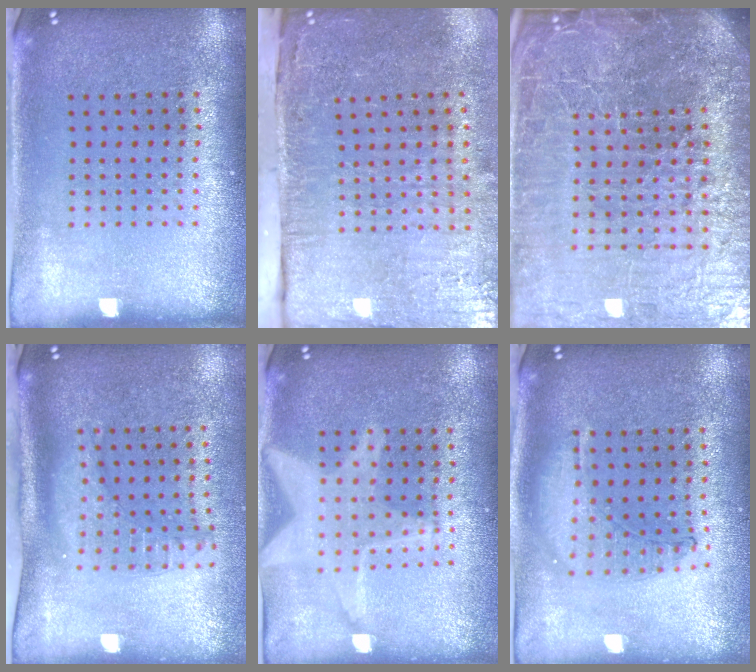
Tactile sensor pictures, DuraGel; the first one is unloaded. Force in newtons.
{"total": 5.0, "press": 4.0, "slide": 3.0}
{"total": 7.7, "press": 6.7, "slide": 3.9}
{"total": 2.1, "press": 1.6, "slide": 1.5}
{"total": 3.1, "press": 3.1, "slide": 0.3}
{"total": 1.0, "press": 0.9, "slide": 0.3}